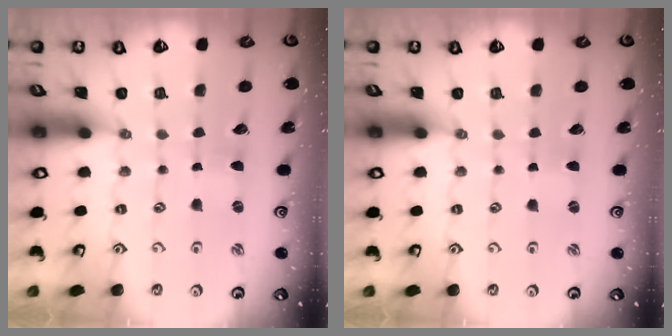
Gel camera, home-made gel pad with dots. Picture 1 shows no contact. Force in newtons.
{"total": 1.2, "press": 1.2, "slide": 0.4}